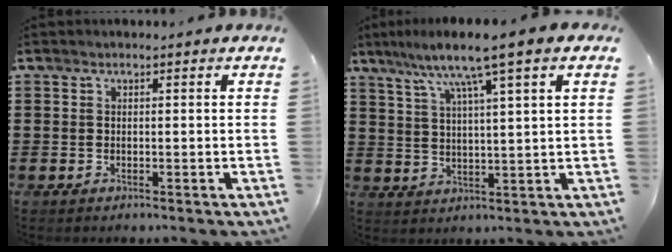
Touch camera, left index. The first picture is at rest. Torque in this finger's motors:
{"motor_torque": [1.33, -0.80, 0.50, 0.21]}